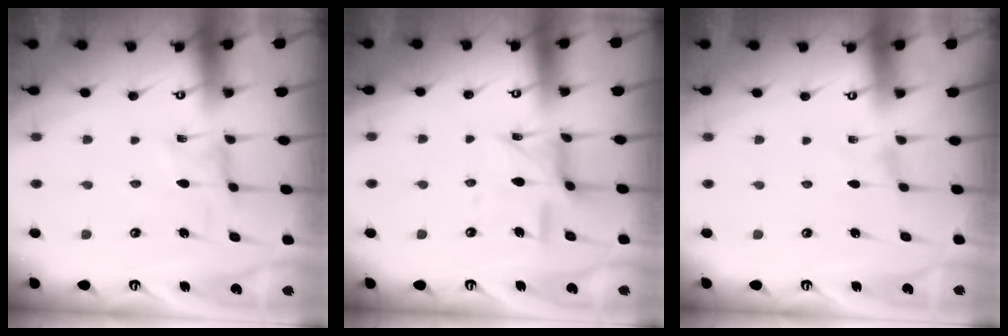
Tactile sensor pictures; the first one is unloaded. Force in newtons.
{"total": 10.9, "press": 10.8, "slide": 0.9}
{"total": 0.0}